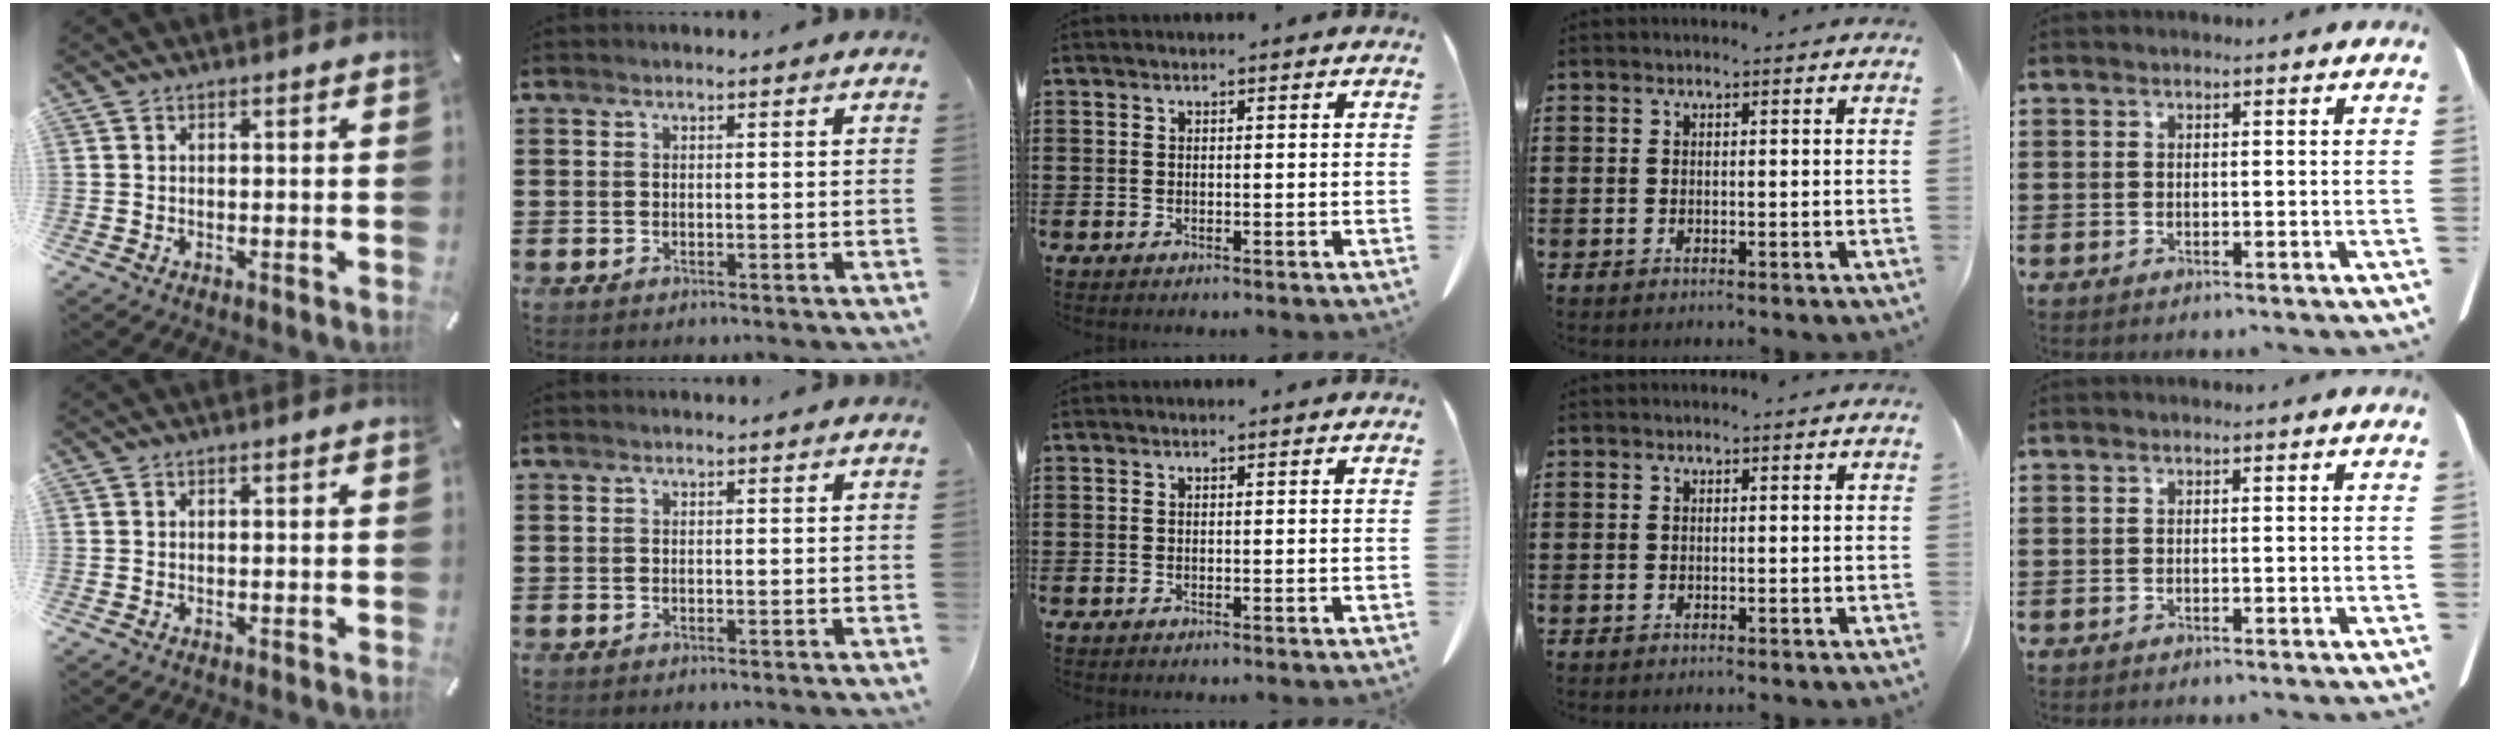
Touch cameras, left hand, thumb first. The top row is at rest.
{}